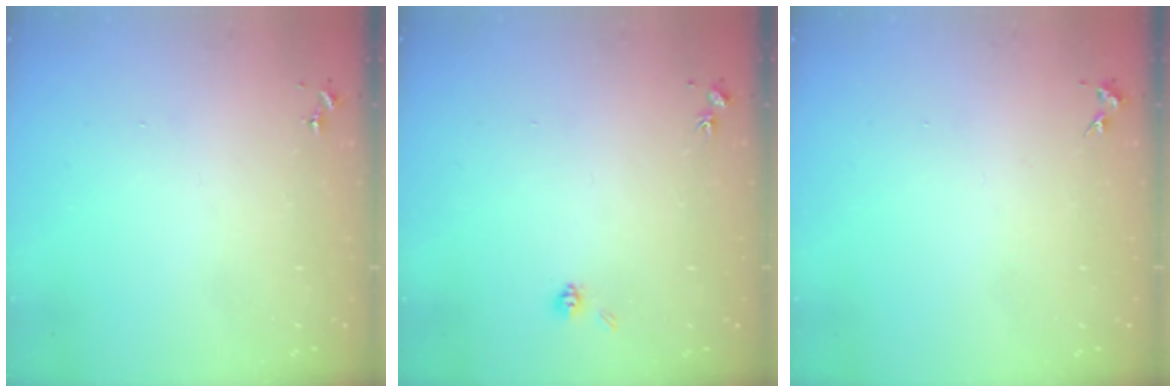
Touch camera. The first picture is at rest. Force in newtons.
{"total": 4.6, "press": 4.4, "slide": 1.2}
{"total": 4.3, "press": 4.3, "slide": 0.6}